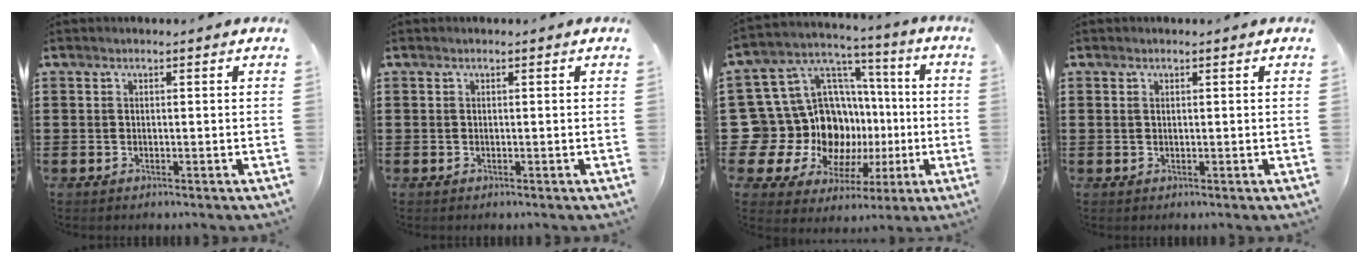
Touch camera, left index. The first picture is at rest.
{"total": 0.0}
{"total": 17.7, "force": [-2.2, 15.8, 7.7], "torque": [-0.193, -0.031, 0.006]}
{"total": 0.5, "force": [0.3, 0.2, 0.4], "torque": [-0.009, 0.001, 0.006]}